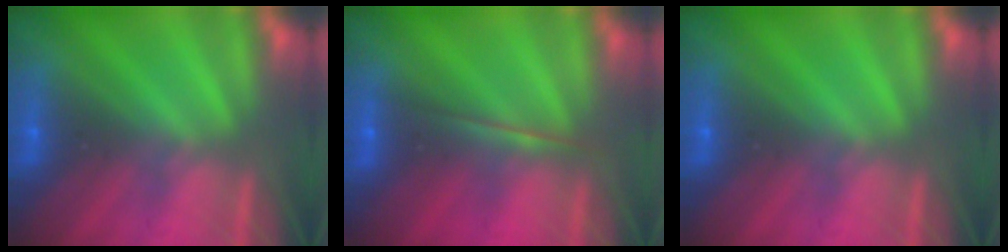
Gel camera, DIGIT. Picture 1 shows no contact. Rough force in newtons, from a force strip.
{"total": 1.7}
{"total": 0.0}